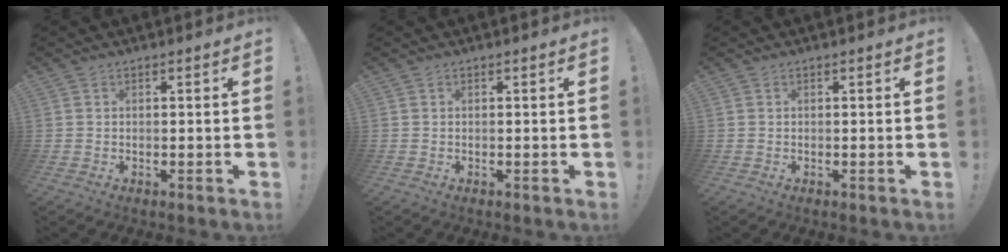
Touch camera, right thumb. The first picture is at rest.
{"total": 0.0}
{"total": 0.0}